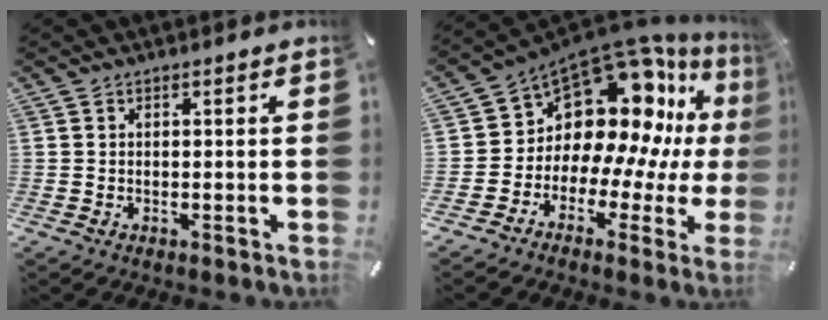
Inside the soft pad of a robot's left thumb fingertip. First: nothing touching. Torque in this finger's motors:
{"motor_torque": [0.36, 1.76, 1.04, 1.00, 0.09]}